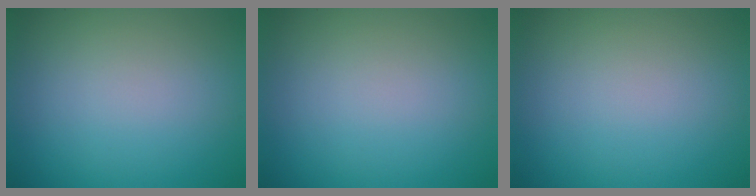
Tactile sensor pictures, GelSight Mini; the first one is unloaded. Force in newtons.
{"total": 0.0}
{"total": 0.0}